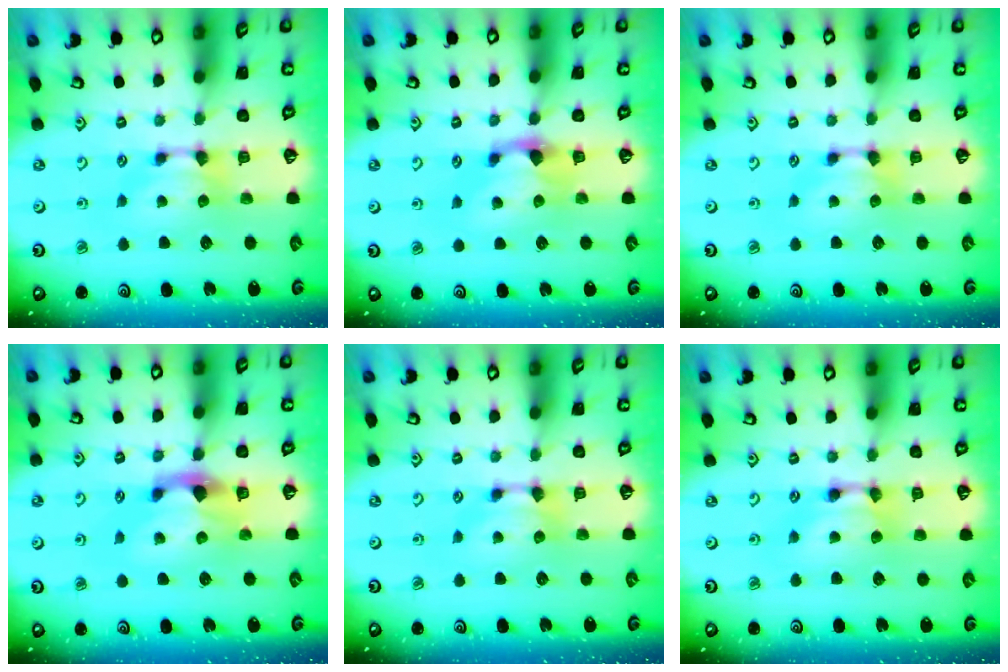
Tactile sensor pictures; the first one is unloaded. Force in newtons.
{"total": 1.1, "press": 0.6, "slide": 0.9}
{"total": 0.0}
{"total": 3.1, "press": 2.7, "slide": 1.4}
{"total": 0.0}
{"total": 2.1, "press": 2.1, "slide": 0.2}